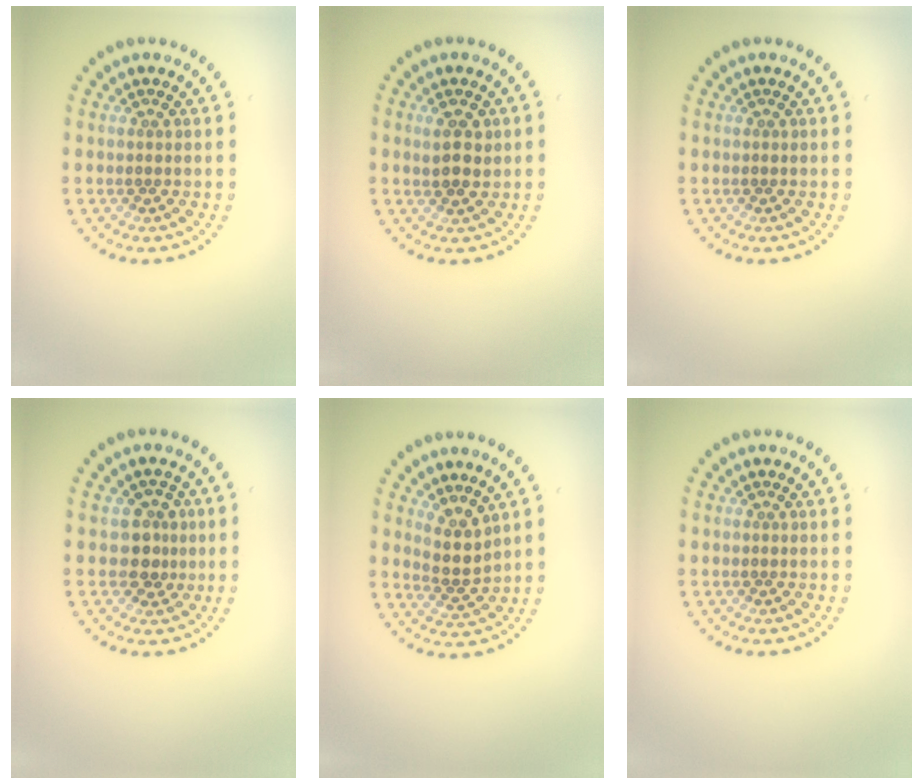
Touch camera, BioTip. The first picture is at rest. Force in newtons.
{"total": 2.4, "press": 2.3, "slide": 0.8}
{"total": 0.0}
{"total": 2.4, "press": 2.2, "slide": 1.0}
{"total": 2.6, "press": 2.0, "slide": 1.7}
{"total": 0.0}